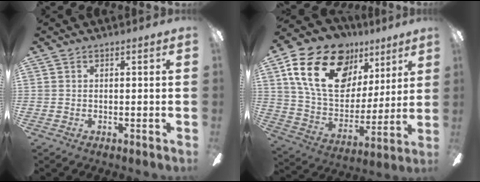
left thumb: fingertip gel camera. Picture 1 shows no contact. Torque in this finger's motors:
{"motor_torque": [0.26, 0.82, 1.72, -1.05, 0.52]}